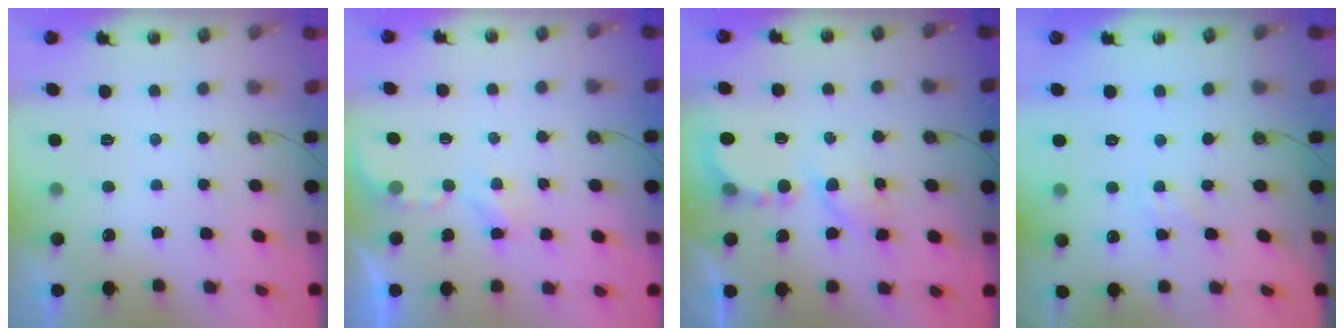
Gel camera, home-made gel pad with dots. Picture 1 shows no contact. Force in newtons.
{"total": 2.7, "press": 2.7, "slide": 0.5}
{"total": 6.2, "press": 6.2, "slide": 0.7}
{"total": 1.1, "press": 1.1, "slide": 0.2}